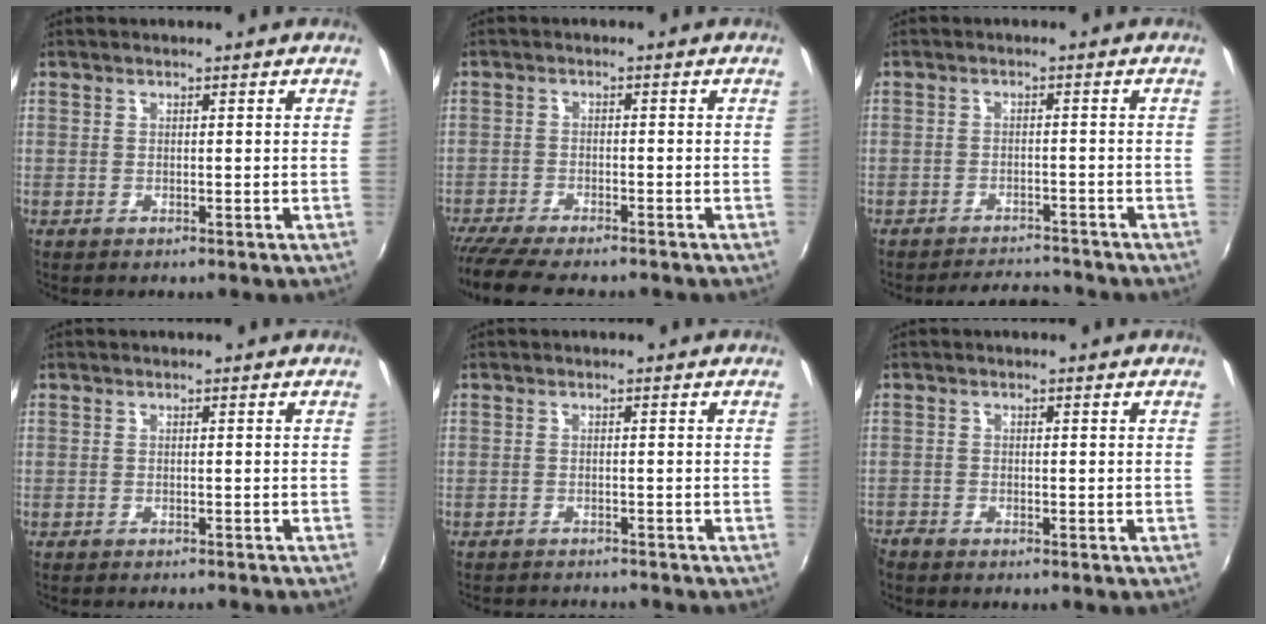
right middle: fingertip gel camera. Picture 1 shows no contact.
{"total": 9.0, "force": [-7.9, 1.0, 4.2], "torque": [-0.101, -0.035, -0.133]}
{"total": 5.6, "force": [-5.4, 0.9, 0.9], "torque": [-0.032, 0.011, -0.078]}
{"total": 1.9, "force": [-1.7, 0.2, 0.6], "torque": [-0.019, -0.010, -0.029]}
{"total": 5.1, "force": [-4.9, 0.4, 1.4], "torque": [-0.040, -0.010, -0.073]}
{"total": 2.2, "force": [-2.1, 0.7, 0.3], "torque": [-0.013, -0.010, -0.045]}